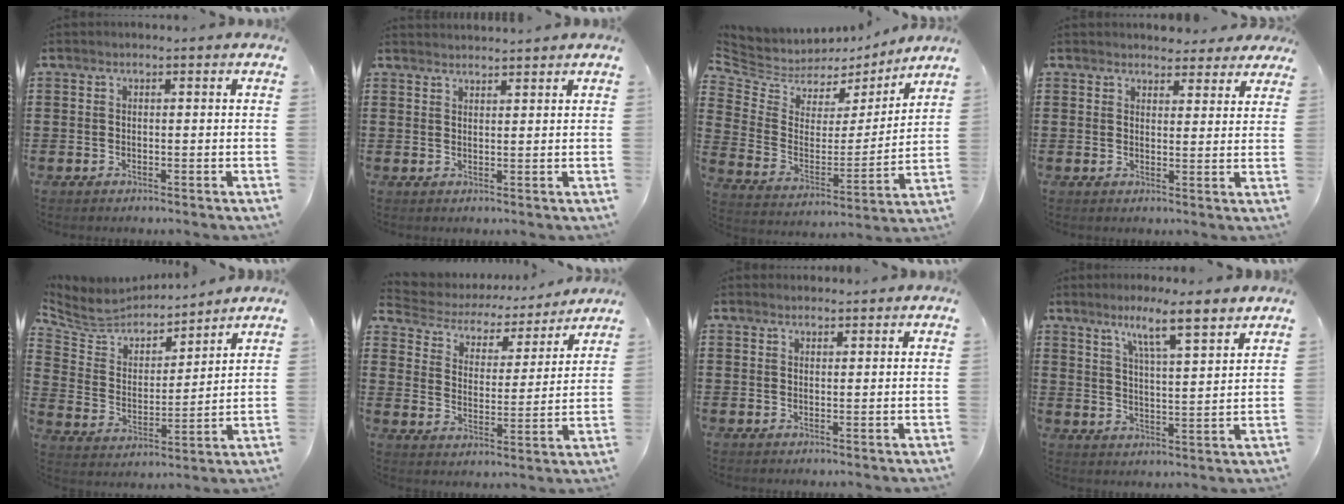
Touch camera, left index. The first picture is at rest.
{"total": 1.7, "force": [1.7, -0.2, -0.1], "torque": [-0.001, 0.000, 0.033]}
{"total": 5.3, "force": [4.7, 2.5, 0.2], "torque": [-0.043, -0.038, 0.079]}
{"total": 3.7, "force": [3.5, 1.2, 0.2], "torque": [-0.006, -0.009, 0.065]}
{"total": 6.4, "force": [6.0, 2.4, 0.6], "torque": [-0.054, -0.040, 0.102]}
{"total": 4.0, "force": [3.8, 1.1, 0.6], "torque": [-0.038, -0.027, 0.057]}
{"total": 1.0, "force": [1.0, 0.2, 0.1], "torque": [-0.003, 0.001, 0.020]}
{"total": 6.8, "force": [5.2, -0.1, 4.4], "torque": [-0.086, -0.022, 0.083]}